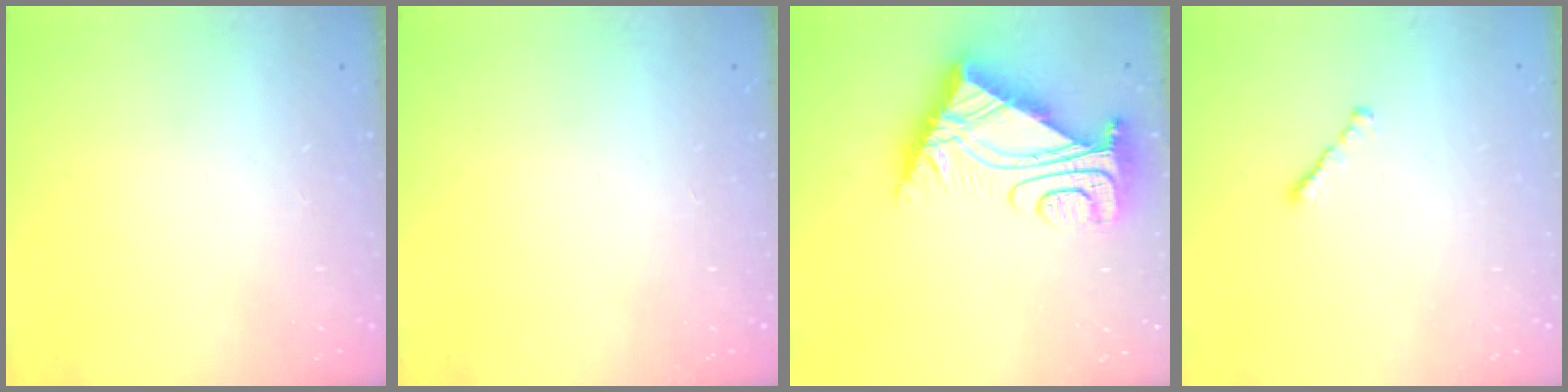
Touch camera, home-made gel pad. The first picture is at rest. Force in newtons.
{"total": 0.0}
{"total": 11.1, "press": 11.1, "slide": 1.0}
{"total": 1.3, "press": 1.2, "slide": 0.5}